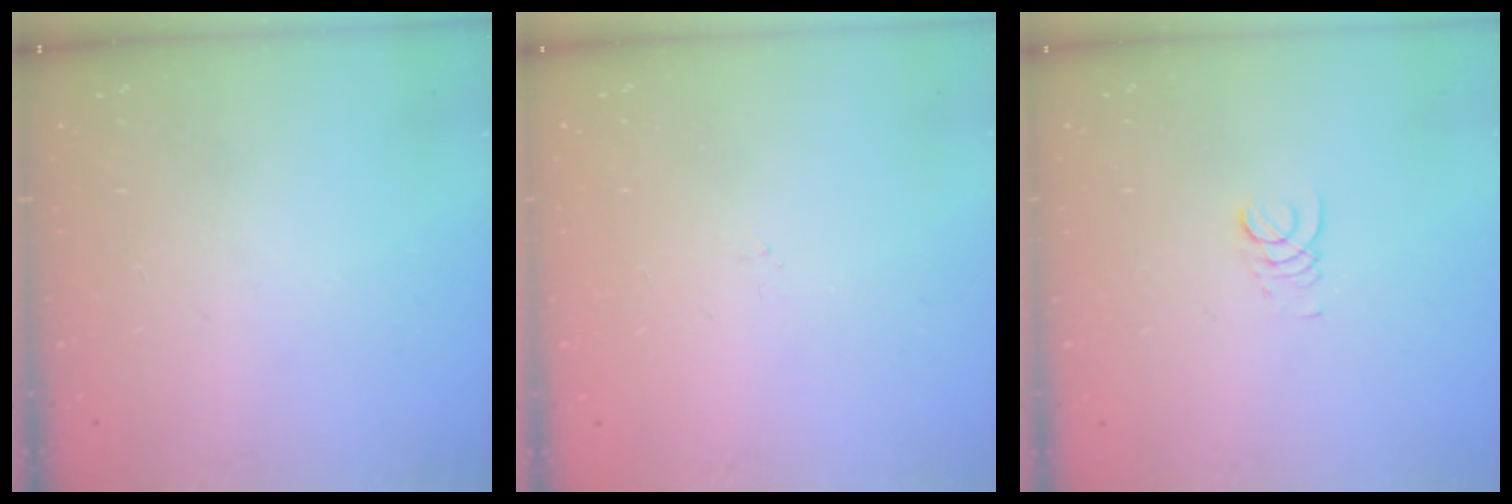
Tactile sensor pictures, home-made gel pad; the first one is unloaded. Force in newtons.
{"total": 0.0}
{"total": 3.4, "press": 3.4, "slide": 0.3}